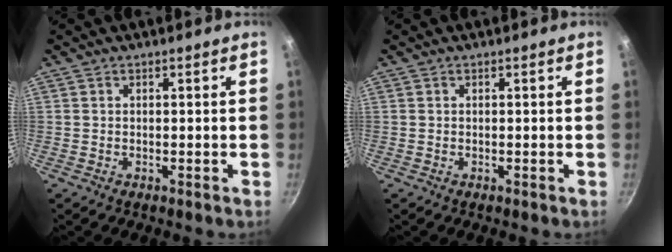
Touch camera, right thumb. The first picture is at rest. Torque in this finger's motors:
{"motor_torque": [-0.15, -0.15, 0.23, 0.23, 0.00]}